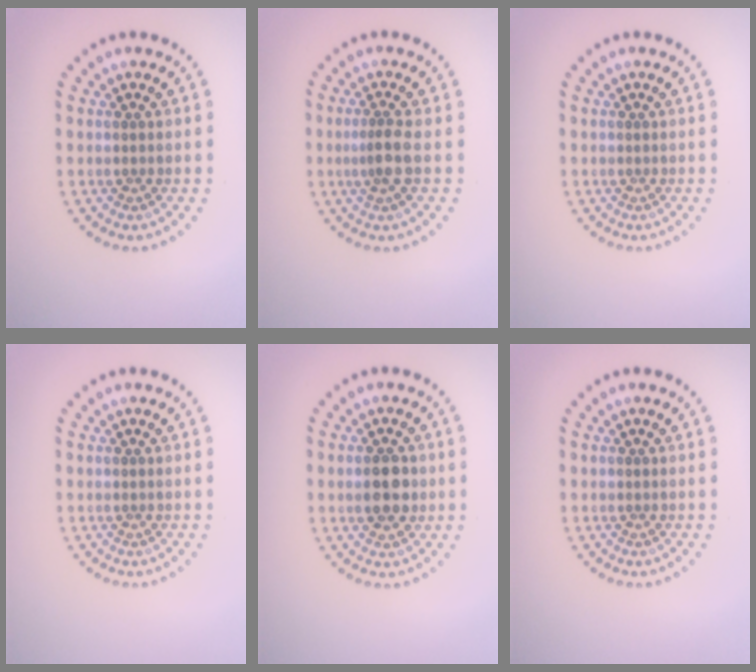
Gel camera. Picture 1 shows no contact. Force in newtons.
{"total": 2.2, "press": 1.6, "slide": 1.4}
{"total": 0.0}
{"total": 0.0}
{"total": 3.3, "press": 3.3, "slide": 0.1}
{"total": 0.0}